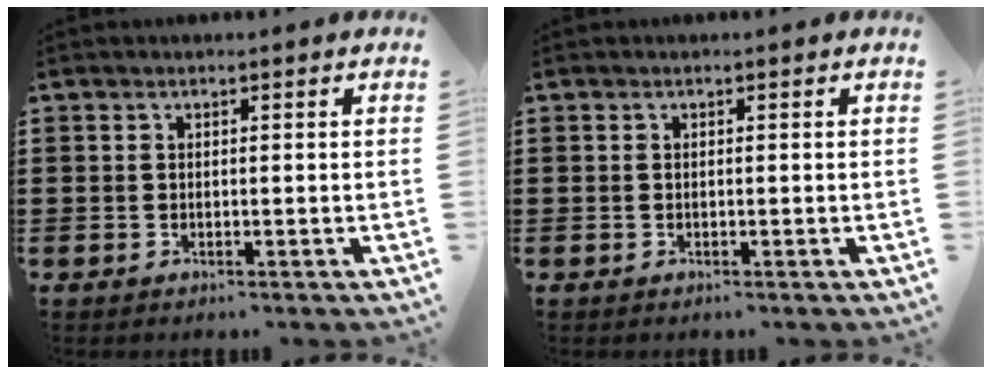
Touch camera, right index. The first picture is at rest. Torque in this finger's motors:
{"motor_torque": [2.14, 0.00, 0.03, 0.01]}